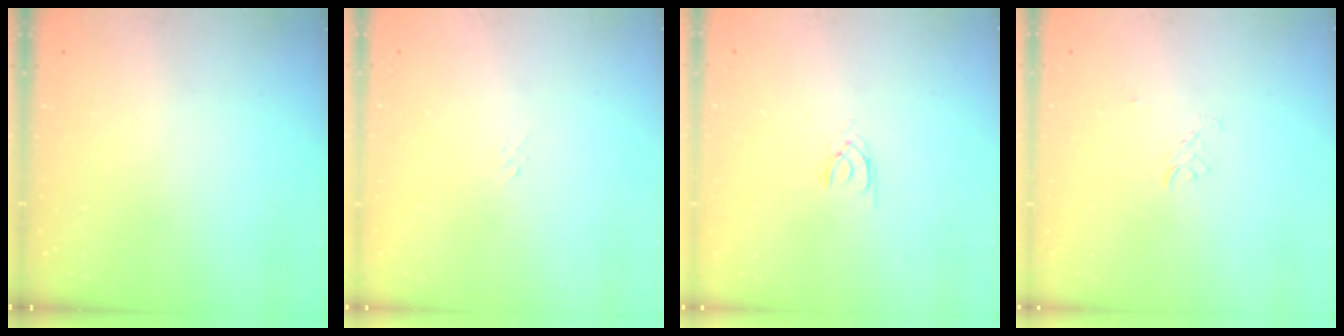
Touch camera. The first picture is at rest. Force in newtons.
{"total": 0.7, "press": 0.5, "slide": 0.4}
{"total": 1.3, "press": 1.2, "slide": 0.3}
{"total": 2.6, "press": 2.6, "slide": 0.1}